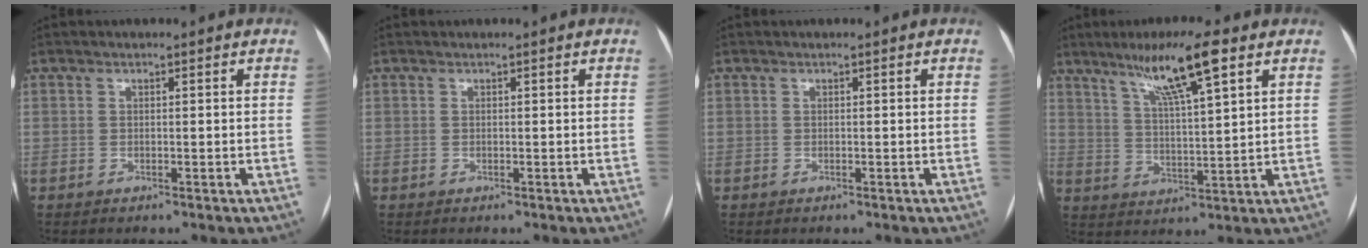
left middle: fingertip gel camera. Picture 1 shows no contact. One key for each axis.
{"total": 0.0}
{"total": 0.0}
{"total": 10.8, "fx": 6.5, "fy": 0.5, "fz": 8.6, "tx": -0.151, "ty": 0.009, "tz": 0.110}